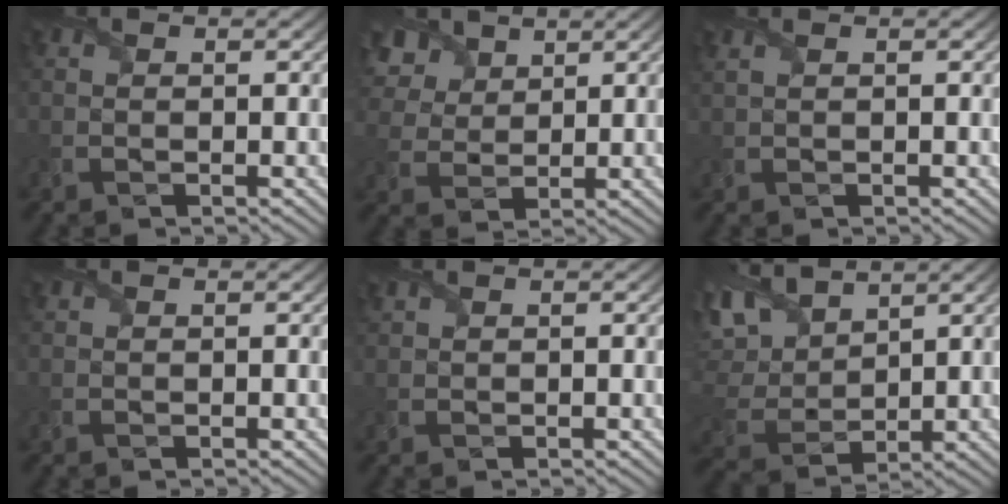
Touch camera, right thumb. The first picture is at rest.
{"total": 7.3, "force": [4.1, 4.8, 3.7], "torque": [-0.122, 0.013, 0.078]}
{"total": 0.9, "force": [0.7, 0.1, 0.6], "torque": [-0.022, 0.002, 0.011]}
{"total": 0.0}
{"total": 0.8, "force": [0.7, 0.1, 0.2], "torque": [-0.013, 0.005, 0.018]}
{"total": 10.5, "force": [5.8, 5.3, 6.9], "torque": [-0.199, 0.020, 0.112]}